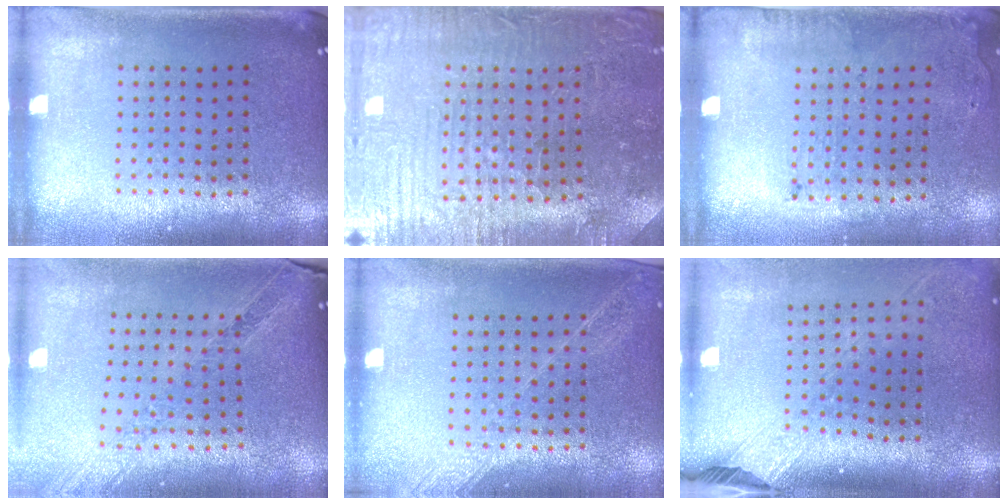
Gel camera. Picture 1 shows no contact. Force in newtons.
{"total": 3.7, "press": 3.7, "slide": 0.5}
{"total": 1.8, "press": 1.2, "slide": 1.4}
{"total": 1.1, "press": 1.0, "slide": 0.0}
{"total": 1.3, "press": 1.3, "slide": 0.4}
{"total": 2.5, "press": 1.9, "slide": 1.7}